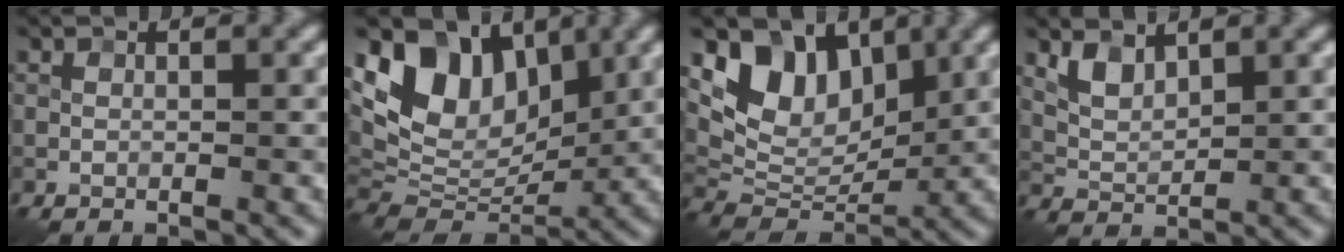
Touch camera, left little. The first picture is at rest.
{"total": 9.8, "force": [4.2, 6.6, 5.9], "torque": [-0.105, -0.003, 0.075]}
{"total": 7.7, "force": [3.9, 5.0, 4.3], "torque": [-0.070, -0.009, 0.068]}
{"total": 2.5, "force": [1.6, 1.2, 1.4], "torque": [-0.034, -0.005, 0.037]}